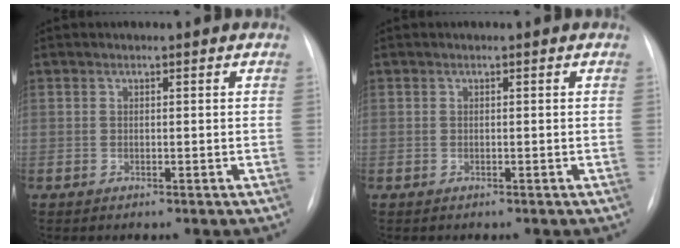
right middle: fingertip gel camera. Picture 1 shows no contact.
{"total": 0.0}